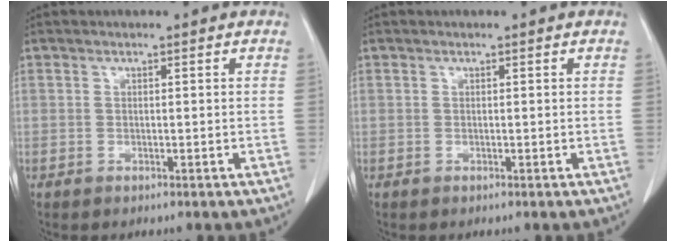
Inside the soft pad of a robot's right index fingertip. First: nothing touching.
{"total": 0.0}